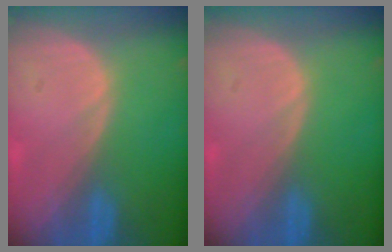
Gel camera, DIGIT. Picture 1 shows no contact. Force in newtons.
{"total": 0.0}